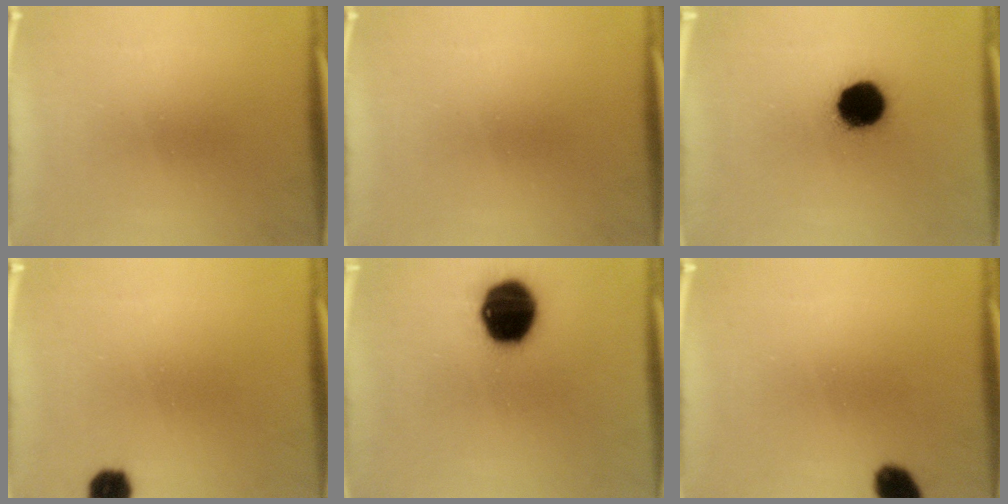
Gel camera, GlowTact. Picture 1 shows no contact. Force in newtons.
{"total": 0.0}
{"total": 12.4}
{"total": 4.0}
{"total": 17.4}
{"total": 5.4}